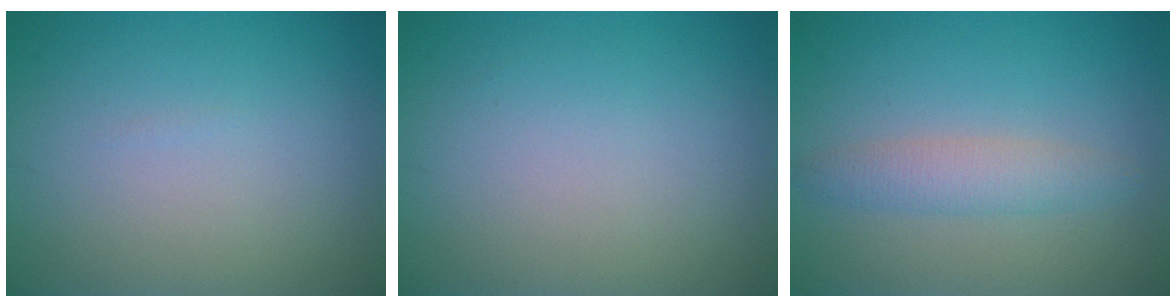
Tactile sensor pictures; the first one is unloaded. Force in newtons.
{"total": 0.0}
{"total": 2.5, "press": 2.5, "slide": 0.0}